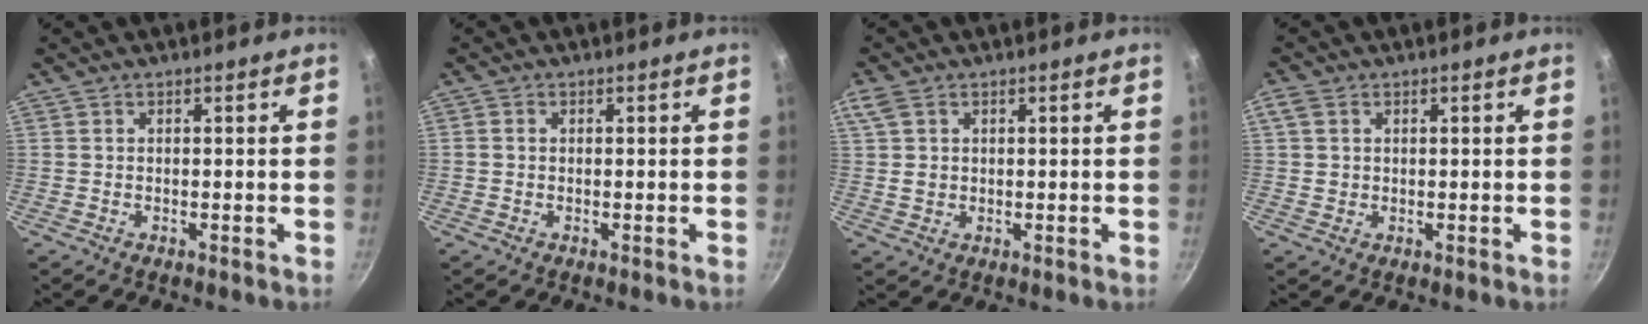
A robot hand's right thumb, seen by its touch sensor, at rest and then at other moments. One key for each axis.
{"total": 0.8, "fx": 0.0, "fy": 0.7, "fz": 0.4, "tx": -0.006, "ty": 0.004, "tz": -0.002}
{"total": 4.2, "fx": 1.5, "fy": 3.1, "fz": 2.4, "tx": -0.041, "ty": 0.001, "tz": 0.029}
{"total": 3.2, "fx": 0.9, "fy": 2.6, "fz": 1.6, "tx": -0.026, "ty": -0.001, "tz": 0.015}